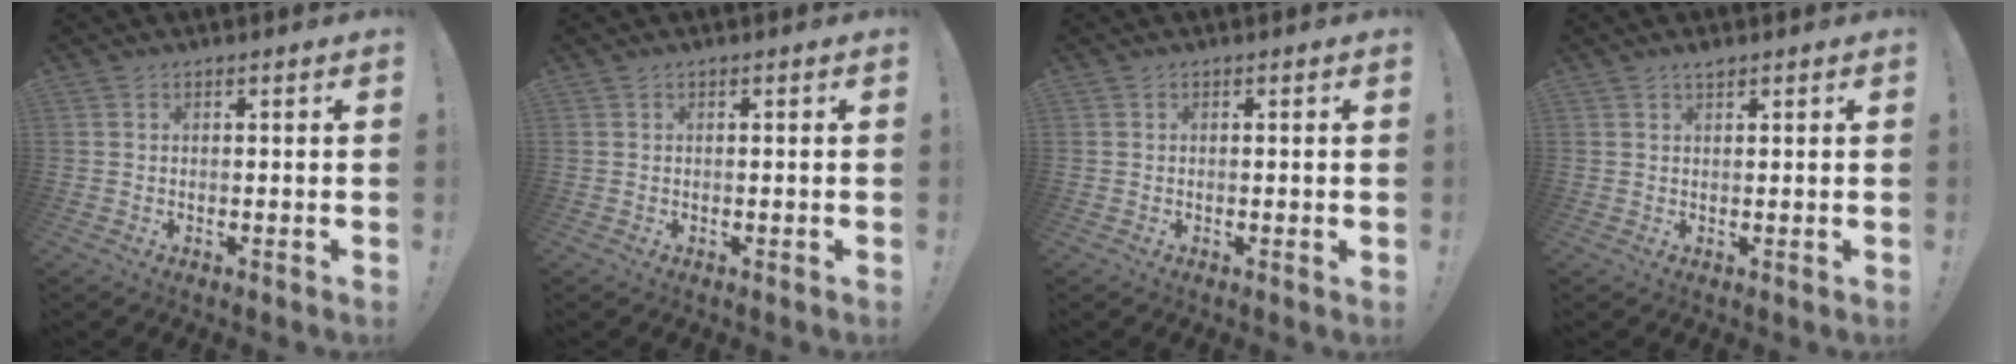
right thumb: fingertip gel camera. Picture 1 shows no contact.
{"total": 0.0}
{"total": 0.6, "force": [0.0, 0.1, 0.6], "torque": [-0.008, 0.000, -0.001]}
{"total": 1.7, "force": [1.5, 0.3, 0.7], "torque": [-0.005, -0.006, 0.026]}